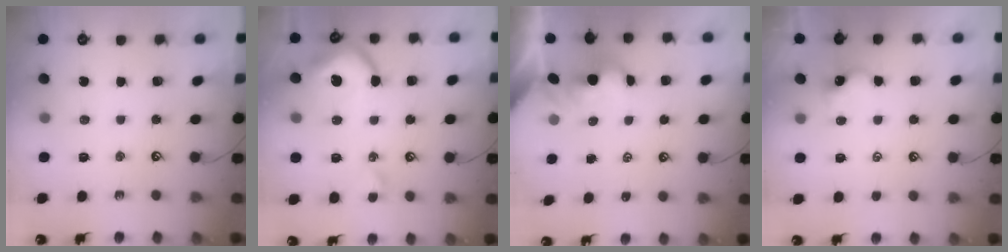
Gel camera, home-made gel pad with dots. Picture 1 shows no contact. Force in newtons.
{"total": 9.9, "press": 9.7, "slide": 1.6}
{"total": 1.5, "press": 1.5, "slide": 0.3}
{"total": 0.0}